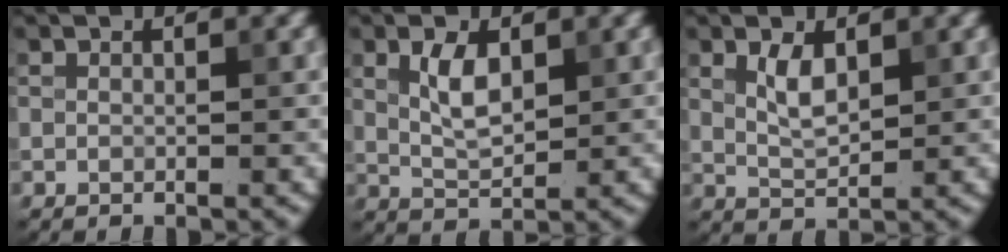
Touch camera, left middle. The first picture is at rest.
{"total": 3.4, "force": [1.0, 1.7, 2.7], "torque": [-0.055, 0.001, 0.023]}
{"total": 2.6, "force": [1.1, 1.2, 2.0], "torque": [-0.043, -0.002, 0.024]}